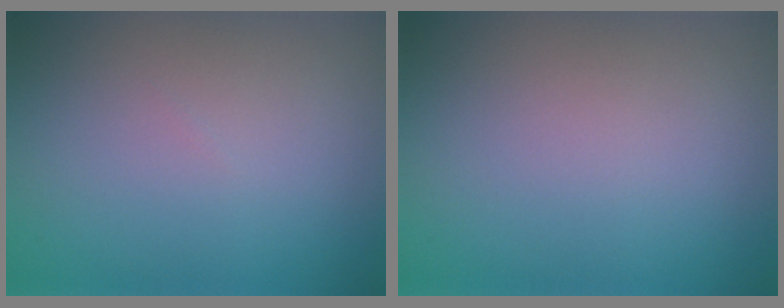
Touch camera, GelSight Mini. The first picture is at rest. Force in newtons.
{"total": 0.0}